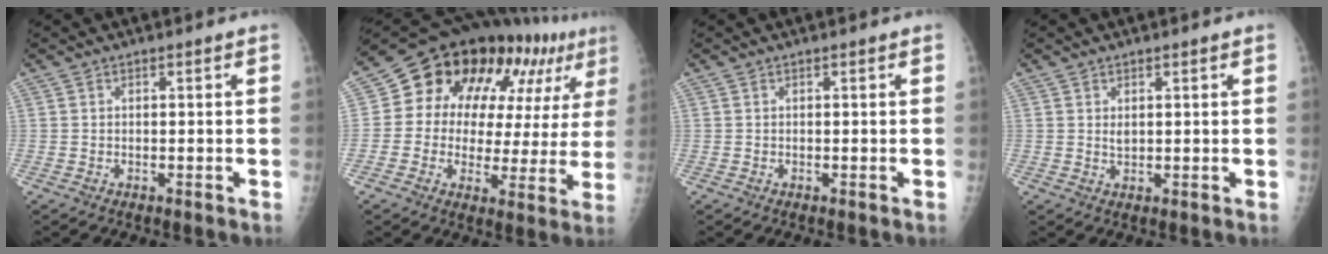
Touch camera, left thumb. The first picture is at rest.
{"total": 21.5, "force": [8.9, 11.7, 15.6], "torque": [-0.178, 0.020, 0.124]}
{"total": 0.0}
{"total": 1.9, "force": [0.7, 1.1, 1.5], "torque": [-0.019, -0.005, 0.015]}